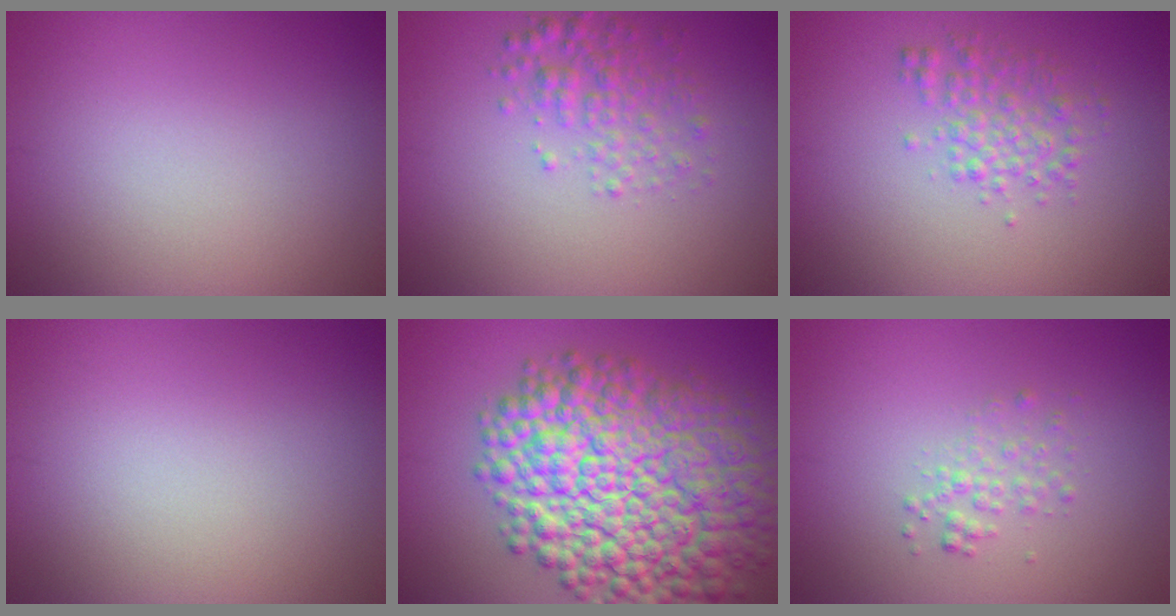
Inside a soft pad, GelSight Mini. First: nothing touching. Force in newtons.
{"total": 2.7, "press": 2.7, "slide": 0.1}
{"total": 2.5, "press": 2.5, "slide": 0.0}
{"total": 0.0}
{"total": 14.6, "press": 14.6, "slide": 0.5}
{"total": 1.4, "press": 1.4, "slide": 0.1}